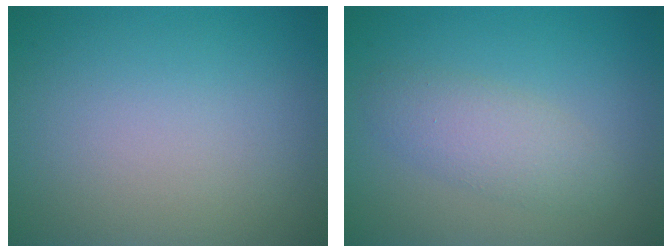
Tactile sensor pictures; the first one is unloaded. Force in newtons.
{"total": 2.8, "press": 2.8, "slide": 0.0}